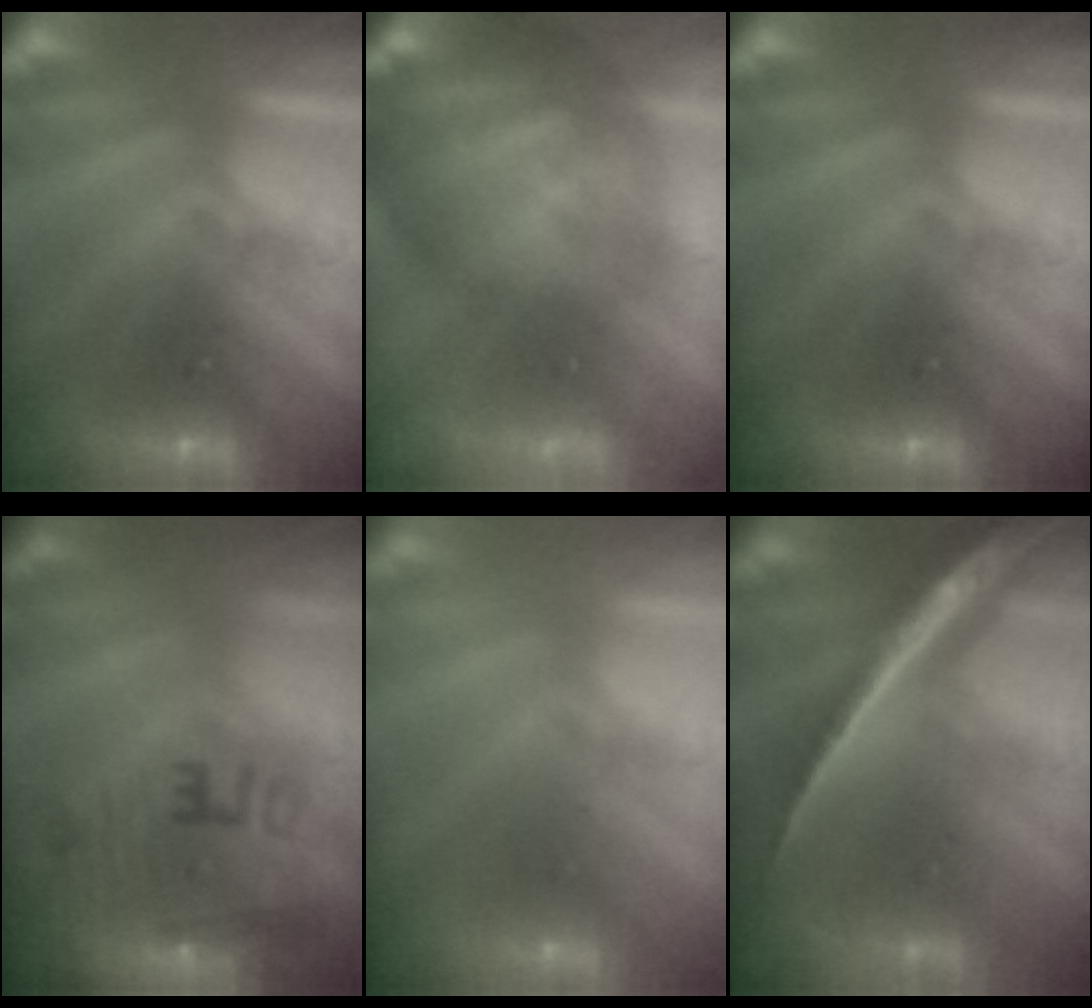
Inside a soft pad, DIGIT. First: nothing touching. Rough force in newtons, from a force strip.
{"total": 9.8}
{"total": 0.0}
{"total": 8.7}
{"total": 2.3}
{"total": 2.0}